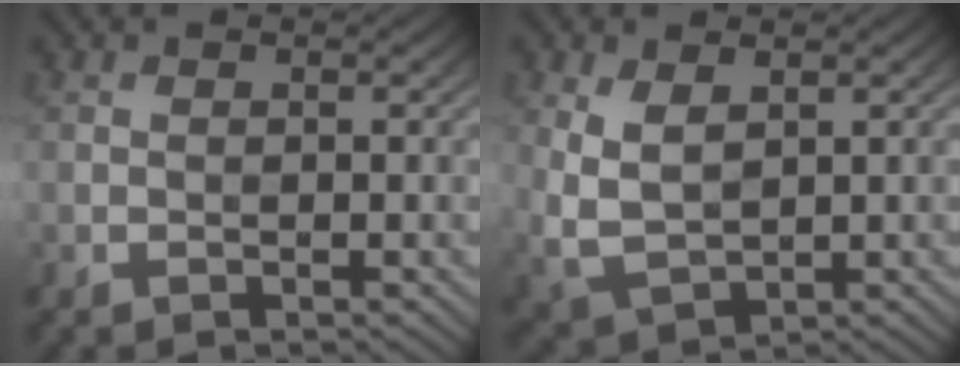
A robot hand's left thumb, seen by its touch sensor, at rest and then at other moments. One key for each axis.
{"total": 6.3, "fx": 1.6, "fy": 3.7, "fz": 4.8, "tx": -0.129, "ty": -0.009, "tz": 0.034}